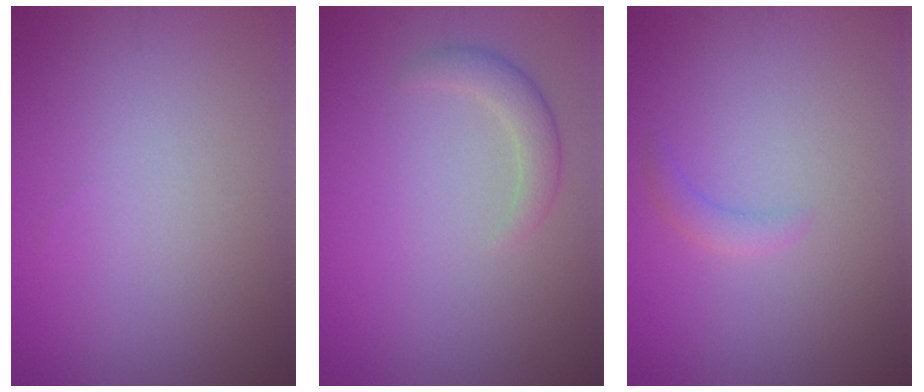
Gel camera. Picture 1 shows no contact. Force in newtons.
{"total": 1.8, "press": 1.8, "slide": 0.3}
{"total": 1.2, "press": 1.2, "slide": 0.1}